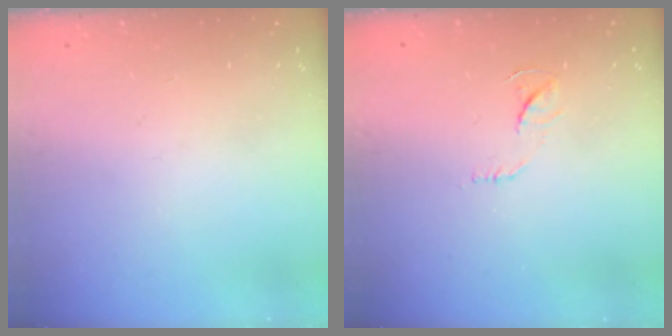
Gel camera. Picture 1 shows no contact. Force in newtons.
{"total": 6.1, "press": 6.1, "slide": 0.3}